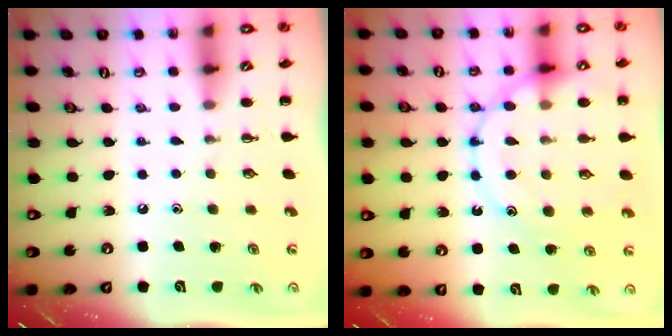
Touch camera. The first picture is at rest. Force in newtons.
{"total": 17.3, "press": 17.2, "slide": 1.9}